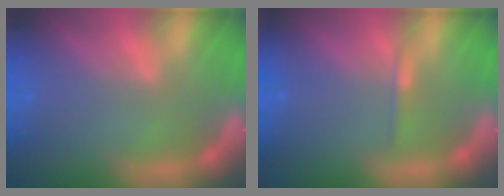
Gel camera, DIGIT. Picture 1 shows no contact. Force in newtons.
{"total": 0.9}